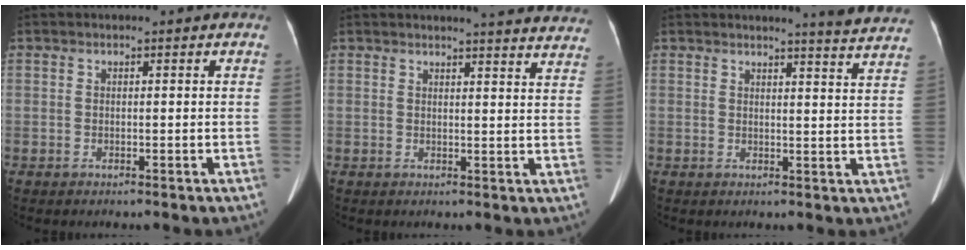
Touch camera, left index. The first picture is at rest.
{"total": 16.8, "force": [16.0, 1.1, 4.9], "torque": [-0.045, -0.055, 0.162]}
{"total": 9.5, "force": [9.1, -1.0, 2.4], "torque": [-0.031, -0.048, 0.082]}